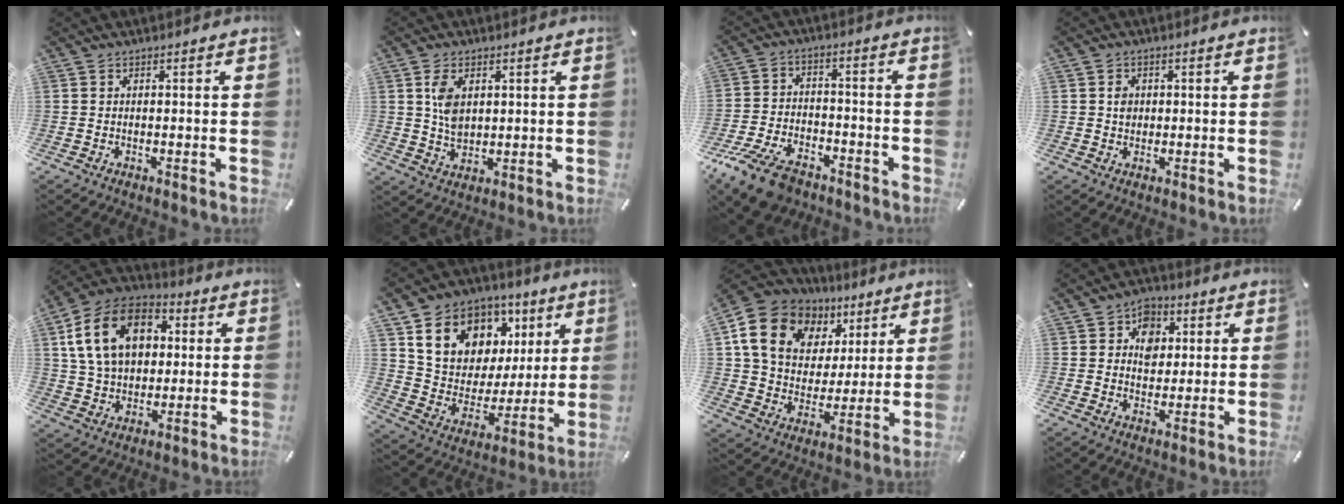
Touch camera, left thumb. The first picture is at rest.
{"total": 6.3, "force": [1.9, 4.3, 4.2], "torque": [-0.087, -0.004, 0.030]}
{"total": 11.6, "force": [-8.2, 5.8, 5.9], "torque": [-0.117, 0.044, -0.151]}
{"total": 2.5, "force": [0.2, 2.2, 1.2], "torque": [-0.017, 0.003, -0.001]}
{"total": 17.2, "force": [4.0, 12.7, 10.9], "torque": [-0.221, 0.011, 0.074]}
{"total": 15.1, "force": [7.9, 11.7, 5.3], "torque": [-0.095, -0.052, 0.153]}
{"total": 15.9, "force": [7.1, 12.4, 7.0], "torque": [-0.143, -0.016, 0.135]}
{"total": 6.7, "force": [1.3, 5.9, 2.9], "torque": [-0.032, 0.001, 0.018]}